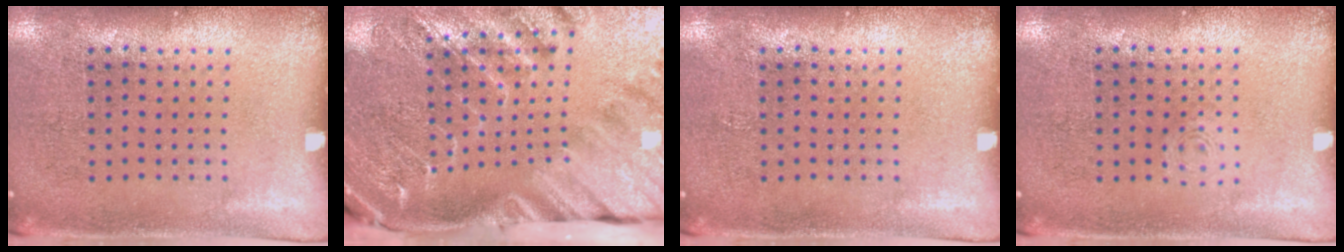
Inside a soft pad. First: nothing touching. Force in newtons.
{"total": 3.2, "press": 3.0, "slide": 1.1}
{"total": 0.0}
{"total": 0.7, "press": 0.7, "slide": 0.2}